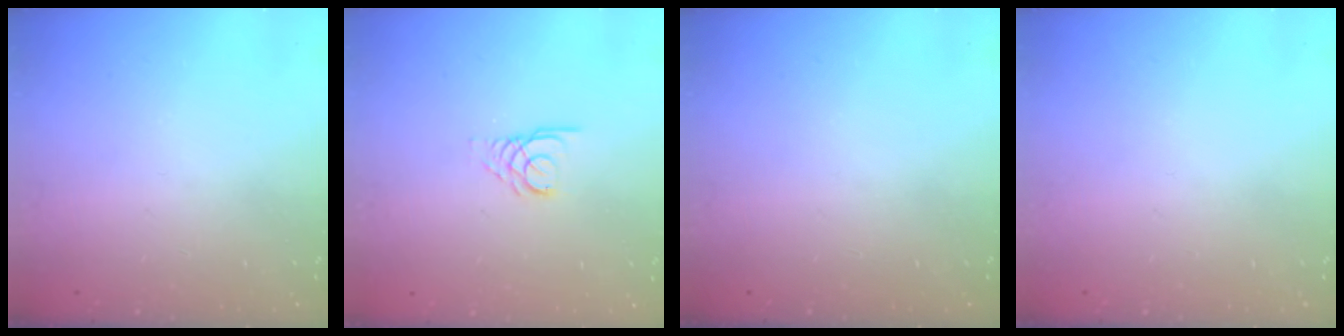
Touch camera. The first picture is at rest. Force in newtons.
{"total": 4.8, "press": 4.8, "slide": 0.3}
{"total": 0.0}
{"total": 0.0}